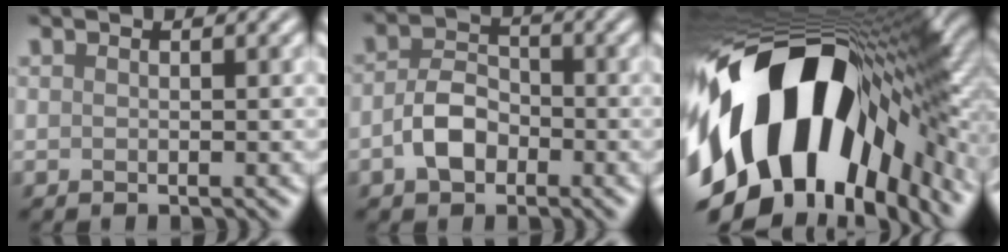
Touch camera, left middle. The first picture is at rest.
{"total": 3.7, "force": [-1.4, 2.5, 2.3], "torque": [-0.045, 0.006, -0.030]}
{"total": 19.2, "force": [-2.6, 11.0, 15.5], "torque": [-0.284, -0.024, -0.046]}